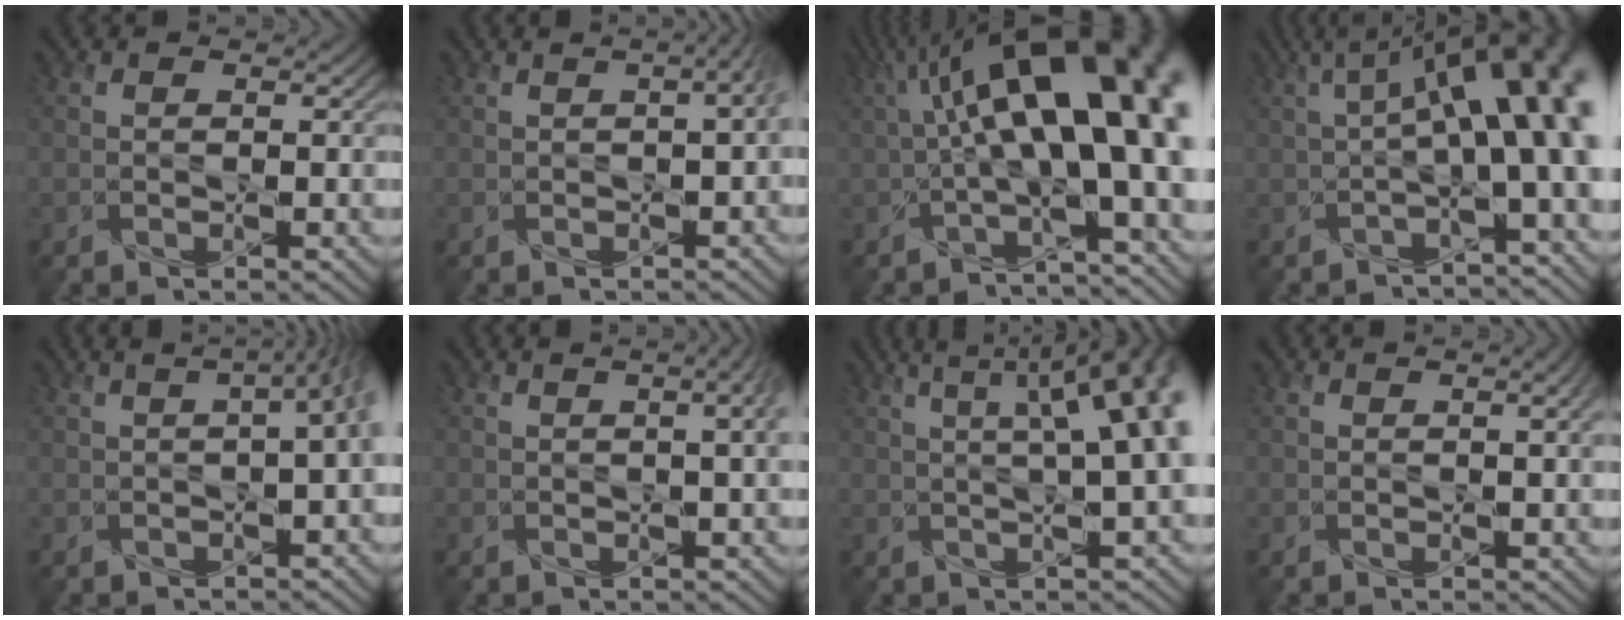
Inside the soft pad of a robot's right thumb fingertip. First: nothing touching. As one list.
[{"total": 3.9, "force": [-0.4, 1.2, 3.7], "torque": [-0.043, 0.005, -0.006]}, {"total": 16.4, "force": [2.1, 5.5, 15.3], "torque": [-0.227, 0.024, 0.033]}, {"total": 12.8, "force": [0.9, 3.6, 12.2], "torque": [-0.175, 0.018, 0.007]}, {"total": 6.6, "force": [-0.3, 2.1, 6.3], "torque": [-0.069, 0.005, -0.016]}, {"total": 4.4, "force": [0.7, 1.1, 4.2], "torque": [-0.038, 0.015, -0.001]}, {"total": 10.9, "force": [2.6, 2.9, 10.2], "torque": [-0.120, 0.038, 0.023]}, {"total": 2.4, "force": [0.4, 0.7, 2.2], "torque": [-0.030, 0.004, 0.012]}]